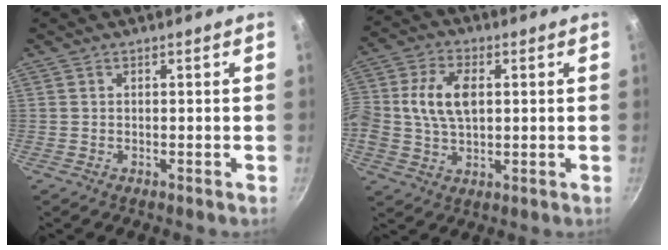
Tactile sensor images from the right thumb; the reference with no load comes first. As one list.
[{"total": 10.4, "force": [1.3, 6.7, 7.9], "torque": [-0.145, 0.016, 0.018]}]